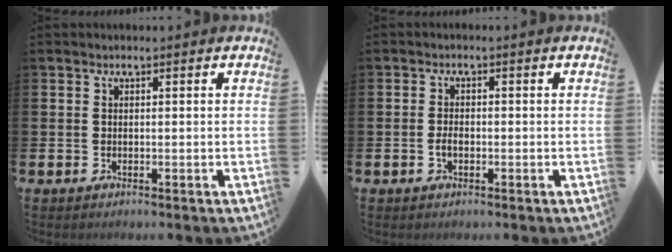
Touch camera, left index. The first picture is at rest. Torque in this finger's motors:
{"motor_torque": [0.17, -0.08, 0.01, 0.05]}